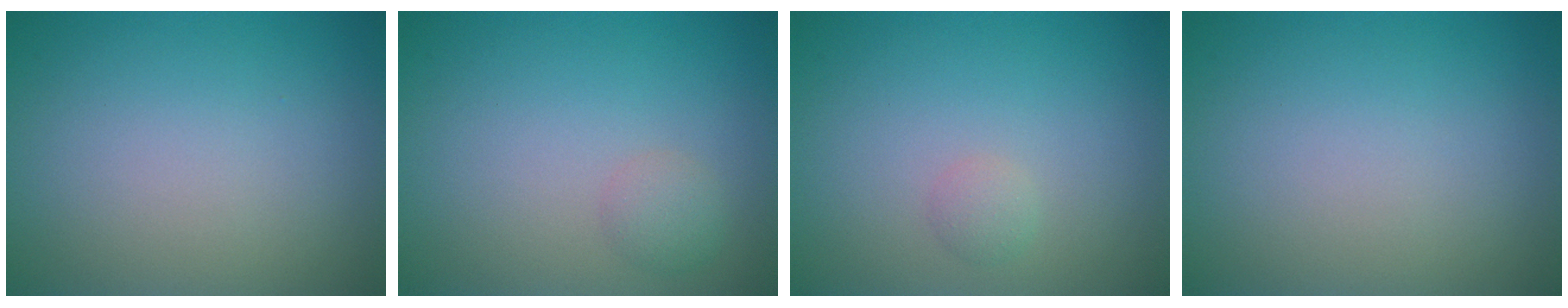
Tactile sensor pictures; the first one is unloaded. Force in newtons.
{"total": 1.4, "press": 1.4, "slide": 0.0}
{"total": 0.9, "press": 0.9, "slide": 0.1}
{"total": 0.0}